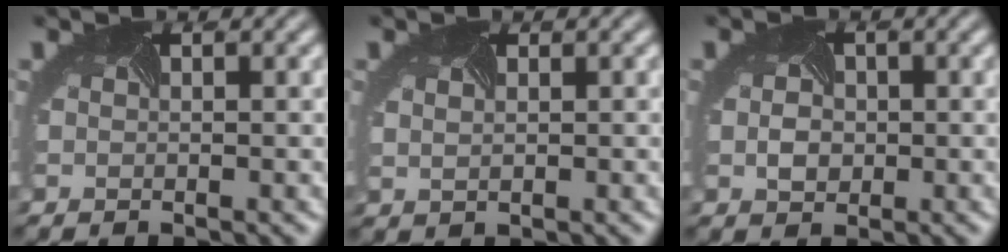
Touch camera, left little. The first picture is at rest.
{"total": 1.9, "force": [0.9, 1.4, 0.9], "torque": [-0.012, 0.019, -0.001]}
{"total": 1.6, "force": [-0.2, 1.5, 0.5], "torque": [-0.025, -0.001, -0.009]}